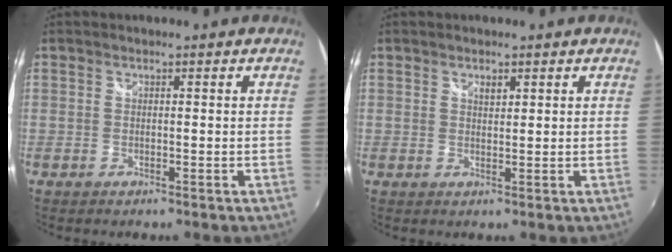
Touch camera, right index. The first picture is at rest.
{"total": 1.3, "force": [0.8, 0.7, 0.8], "torque": [-0.011, 0.003, 0.014]}